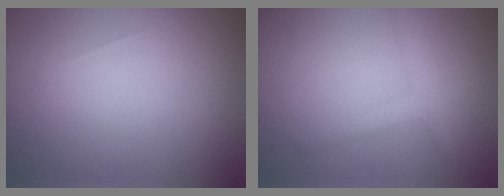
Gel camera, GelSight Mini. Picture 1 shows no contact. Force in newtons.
{"total": 2.1, "press": 2.1, "slide": 0.1}